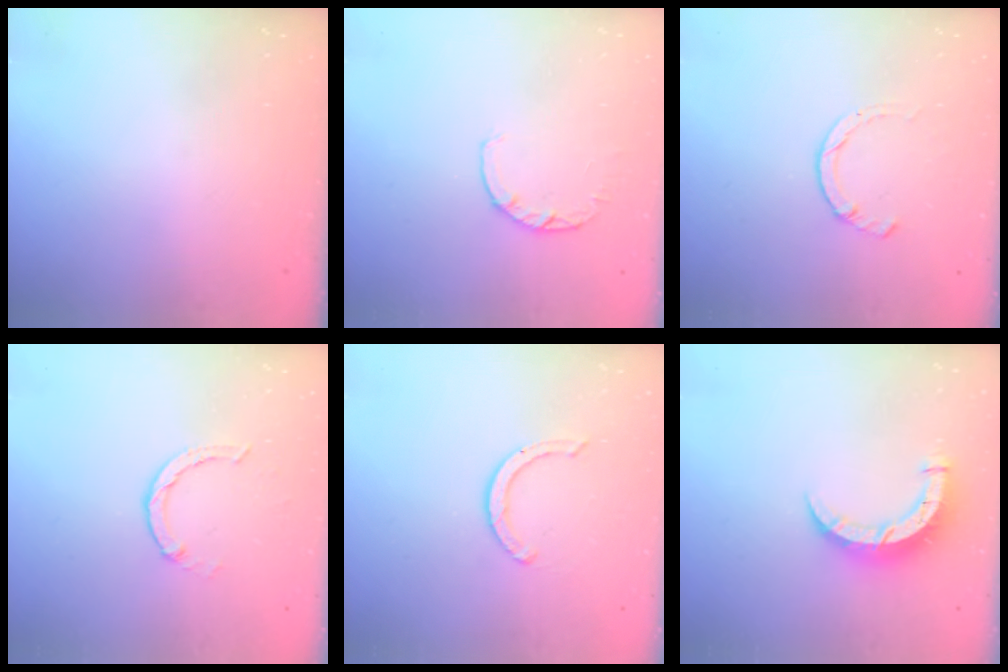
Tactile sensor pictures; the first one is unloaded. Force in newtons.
{"total": 2.8, "press": 2.7, "slide": 0.5}
{"total": 2.3, "press": 2.3, "slide": 0.5}
{"total": 1.8, "press": 1.8, "slide": 0.2}
{"total": 4.2, "press": 4.2, "slide": 0.3}
{"total": 8.2, "press": 8.2, "slide": 0.6}